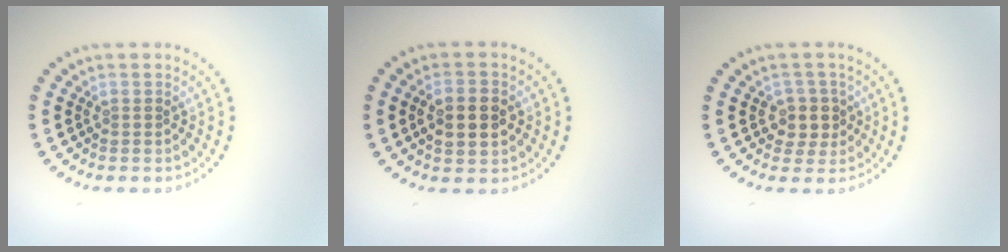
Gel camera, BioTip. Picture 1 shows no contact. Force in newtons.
{"total": 4.3, "press": 4.3, "slide": 0.1}
{"total": 2.5, "press": 2.2, "slide": 1.2}